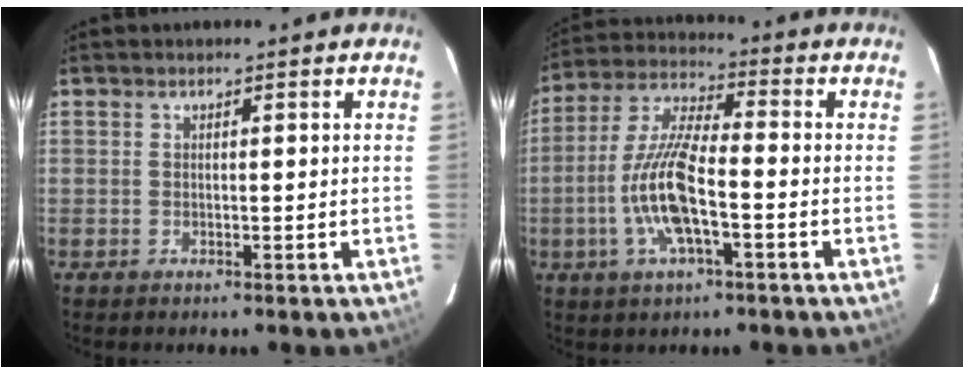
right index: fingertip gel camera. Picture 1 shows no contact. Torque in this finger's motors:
{"motor_torque": [2.08, -0.05, 1.05, 0.15]}